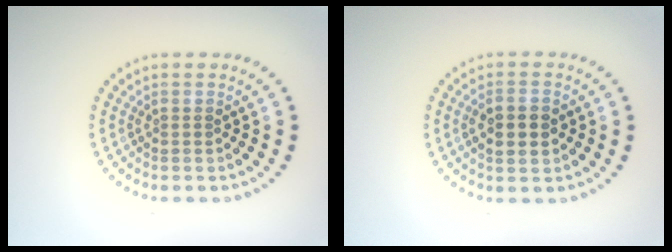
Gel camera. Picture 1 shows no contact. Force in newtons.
{"total": 2.8, "press": 2.8, "slide": 0.2}